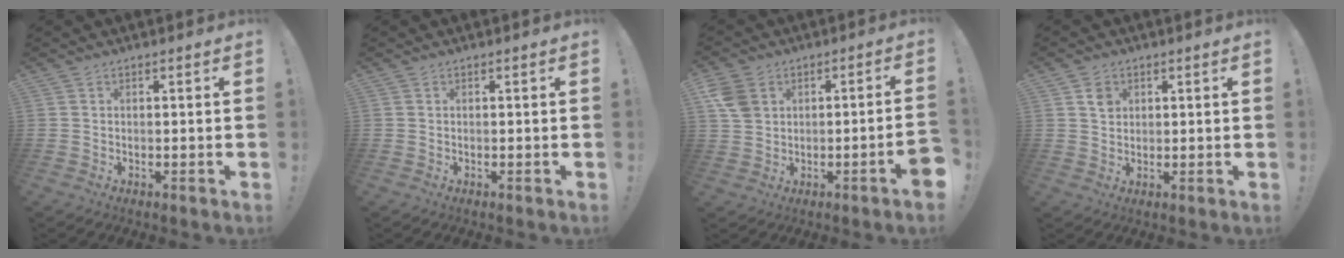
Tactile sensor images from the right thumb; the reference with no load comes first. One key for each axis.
{"total": 0.0}
{"total": 7.2, "fx": -0.4, "fy": 4.7, "fz": 5.4, "tx": -0.103, "ty": 0.013, "tz": 0.005}
{"total": 3.2, "fx": 1.5, "fy": 2.7, "fz": 0.9, "tx": 0.009, "ty": -0.009, "tz": 0.023}